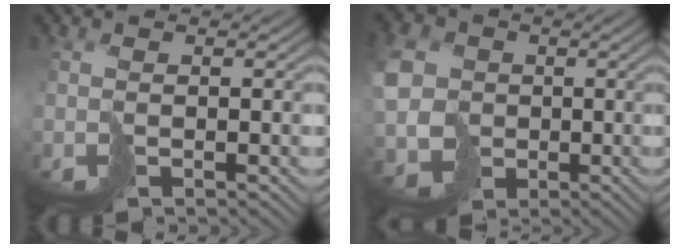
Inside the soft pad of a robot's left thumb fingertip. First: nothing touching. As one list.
[{"total": 8.2, "force": [0.3, 7.5, 3.5], "torque": [-0.108, -0.002, 0.004]}]